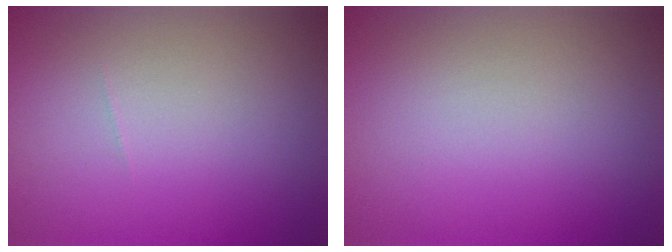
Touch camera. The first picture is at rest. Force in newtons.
{"total": 0.0}